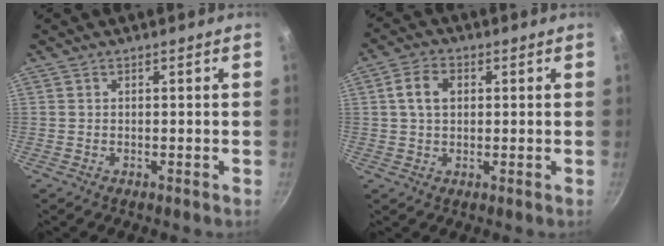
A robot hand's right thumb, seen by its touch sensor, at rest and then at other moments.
{"total": 5.5, "force": [1.0, 3.9, 3.7], "torque": [-0.058, 0.008, 0.012]}